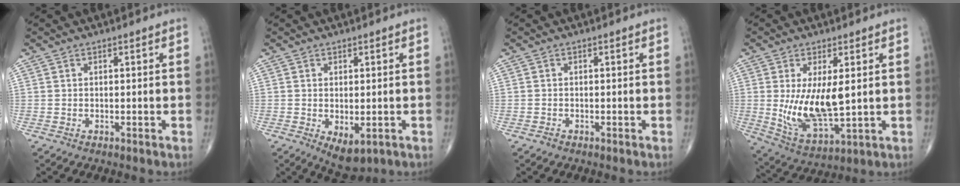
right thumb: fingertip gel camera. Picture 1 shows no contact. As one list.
[{"total": 5.3, "force": [-1.5, 2.7, 4.3], "torque": [-0.061, -0.009, -0.009]}, {"total": 0.6, "force": [-0.5, 0.4, 0.1], "torque": [-0.003, 0.000, -0.013]}, {"total": 12.5, "force": [0.9, 5.2, 11.4], "torque": [-0.208, -0.025, 0.033]}]